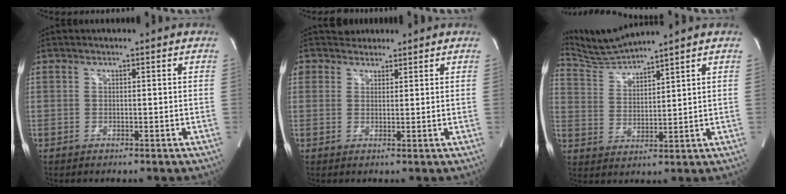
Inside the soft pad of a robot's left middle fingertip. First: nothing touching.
{"total": 2.6, "force": [2.1, 1.5, -0.4], "torque": [0.009, 0.013, 0.032]}
{"total": 6.6, "force": [6.4, -1.6, 0.5], "torque": [-0.030, 0.001, 0.141]}